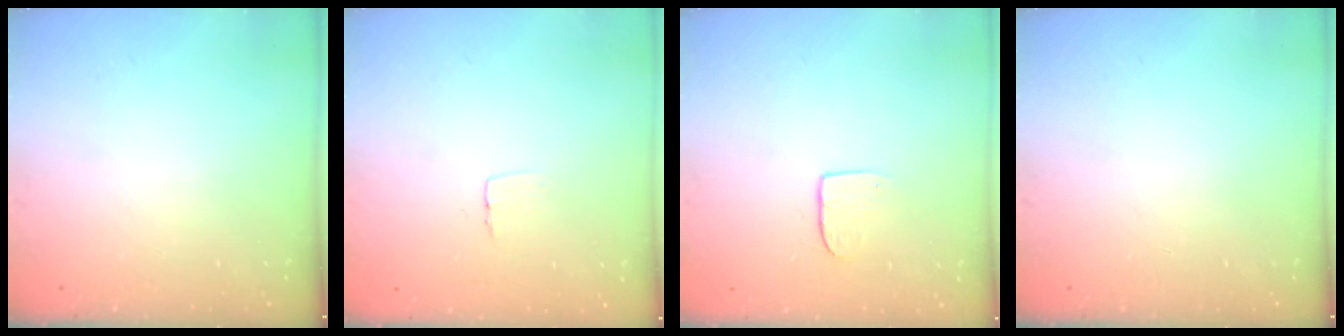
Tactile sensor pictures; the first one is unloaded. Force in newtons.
{"total": 3.1, "press": 3.1, "slide": 0.2}
{"total": 6.3, "press": 6.3, "slide": 0.6}
{"total": 0.0}